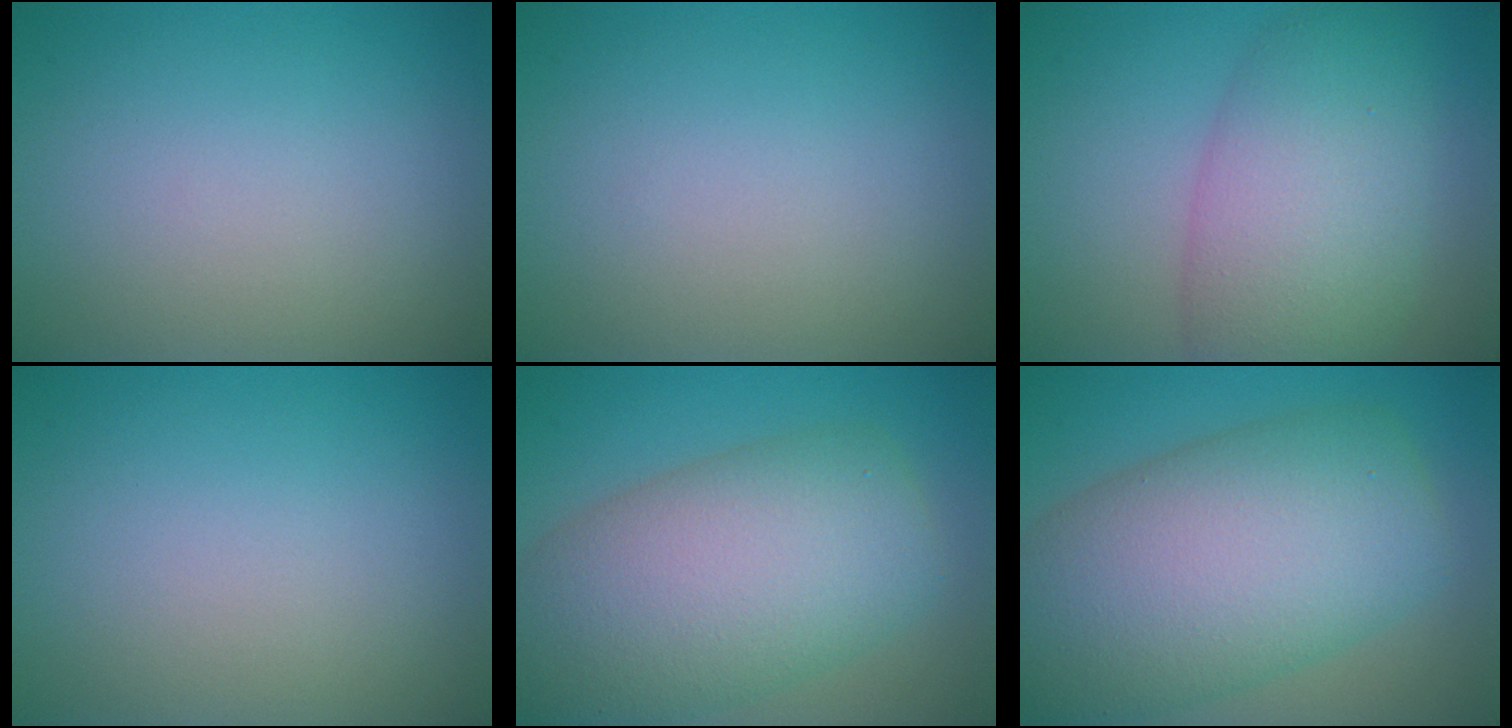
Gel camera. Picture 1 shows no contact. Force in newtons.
{"total": 0.0}
{"total": 7.8, "press": 7.8, "slide": 0.2}
{"total": 0.0}
{"total": 11.3, "press": 11.3, "slide": 0.8}
{"total": 12.6, "press": 12.6, "slide": 0.5}